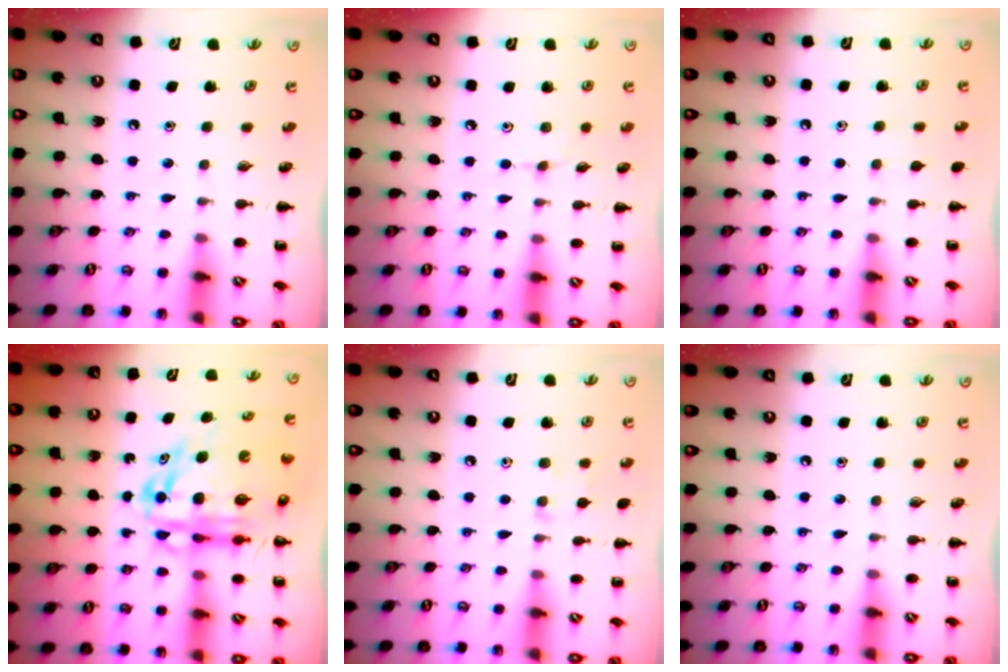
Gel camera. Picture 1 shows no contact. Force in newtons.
{"total": 5.2, "press": 4.8, "slide": 1.8}
{"total": 1.5, "press": 1.3, "slide": 0.7}
{"total": 11.3, "press": 10.9, "slide": 2.7}
{"total": 5.7, "press": 5.5, "slide": 1.7}
{"total": 0.0}